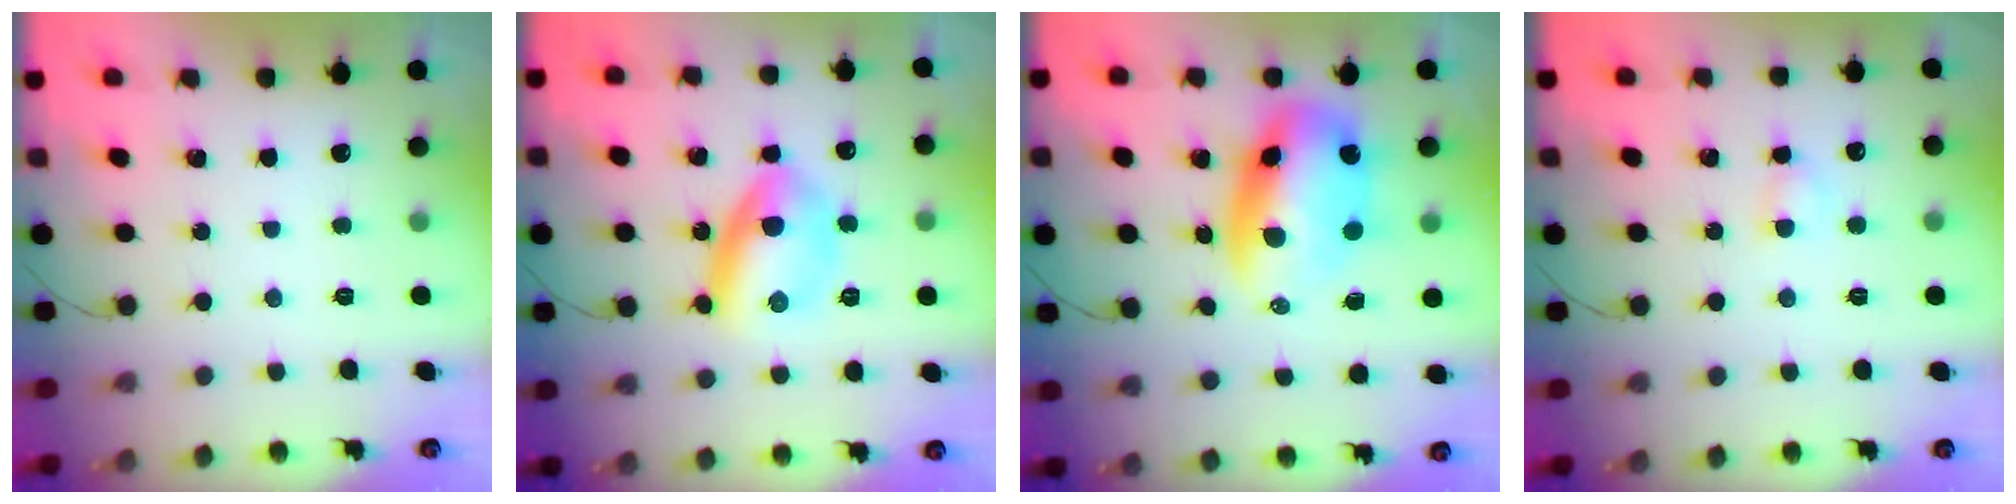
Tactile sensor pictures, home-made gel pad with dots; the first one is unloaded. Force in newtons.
{"total": 9.9, "press": 9.9, "slide": 0.5}
{"total": 12.3, "press": 12.0, "slide": 2.9}
{"total": 3.0, "press": 2.8, "slide": 1.0}